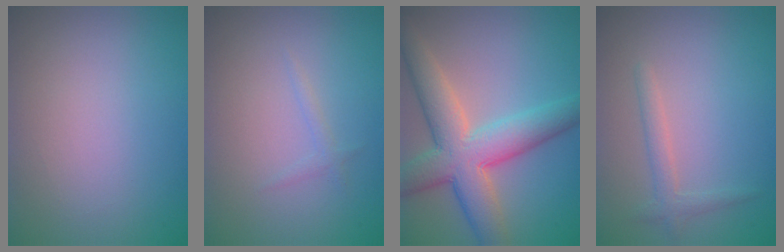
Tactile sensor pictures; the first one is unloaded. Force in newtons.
{"total": 0.7, "press": 0.7, "slide": 0.1}
{"total": 8.0, "press": 8.0, "slide": 0.5}
{"total": 1.6, "press": 1.6, "slide": 0.1}